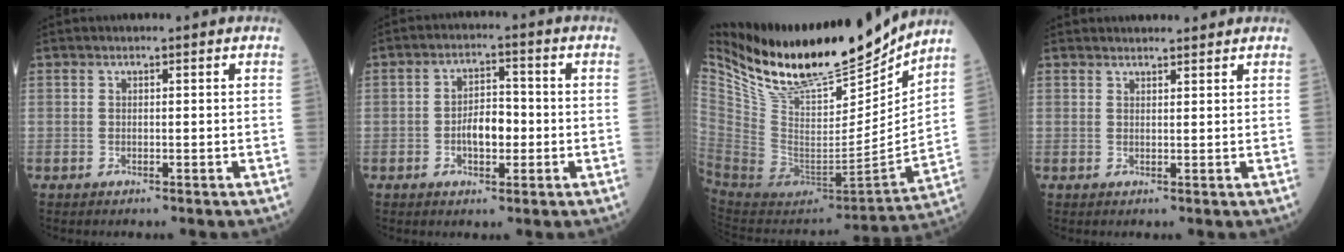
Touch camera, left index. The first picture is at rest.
{"total": 5.1, "force": [-1.4, 2.5, 4.2], "torque": [-0.077, 0.007, -0.026]}
{"total": 24.9, "force": [21.3, 5.5, 11.5], "torque": [-0.217, -0.042, 0.364]}
{"total": 3.3, "force": [3.2, 0.7, 0.6], "torque": [-0.009, 0.013, 0.041]}